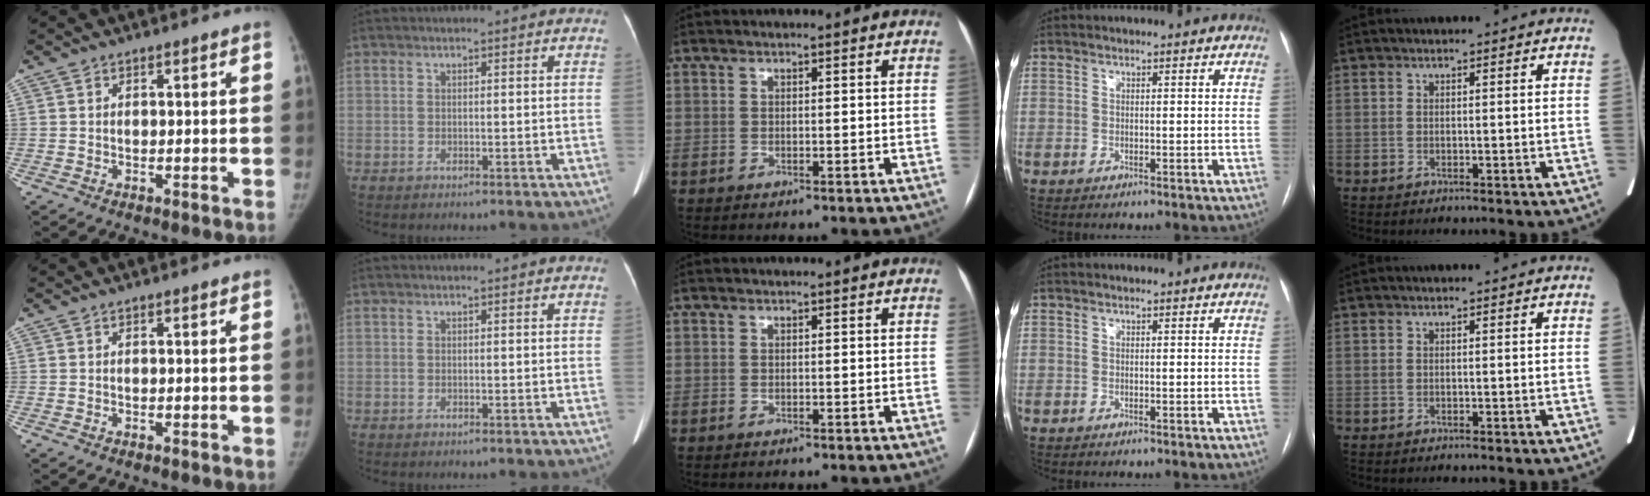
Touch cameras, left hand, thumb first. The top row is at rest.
{}